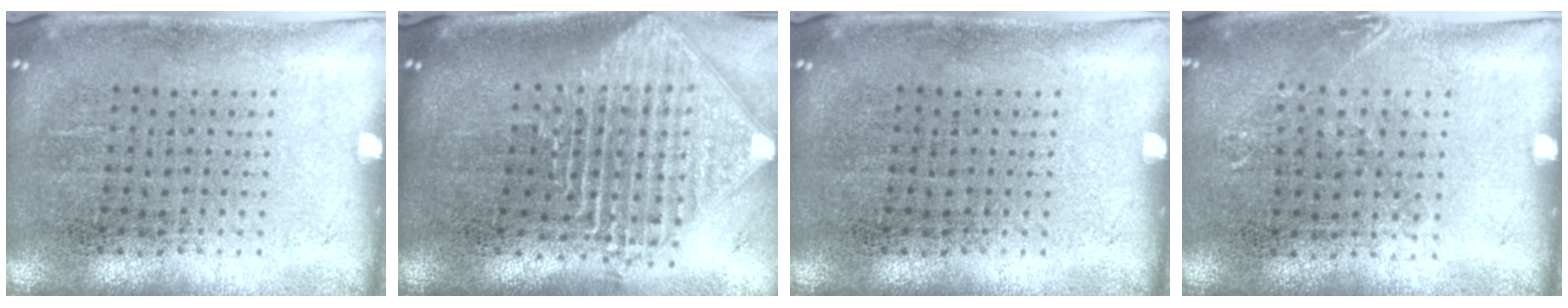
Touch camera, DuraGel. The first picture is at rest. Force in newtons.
{"total": 2.5, "press": 1.9, "slide": 1.6}
{"total": 0.0}
{"total": 0.8, "press": 0.8, "slide": 0.1}